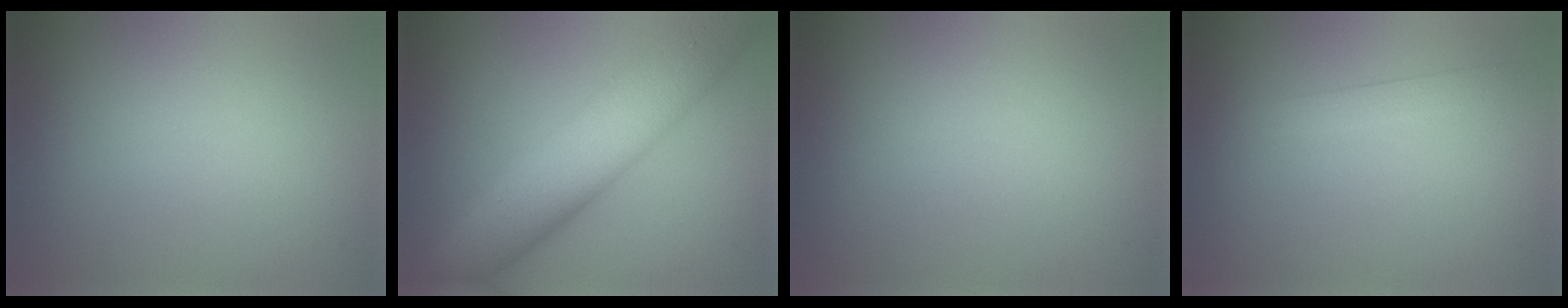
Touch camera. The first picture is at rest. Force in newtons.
{"total": 8.8, "press": 8.8, "slide": 0.4}
{"total": 0.0}
{"total": 1.5, "press": 1.5, "slide": 0.0}